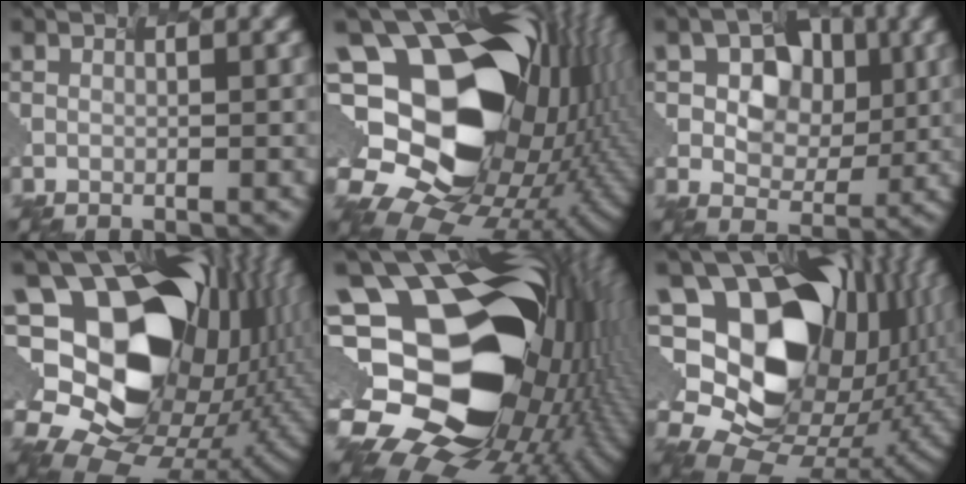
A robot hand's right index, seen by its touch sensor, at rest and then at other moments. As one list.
[{"total": 19.9, "force": [1.0, 14.7, 13.5], "torque": [-0.228, 0.021, 0.015]}, {"total": 4.9, "force": [0.5, 3.9, 2.9], "torque": [-0.055, 0.001, 0.011]}, {"total": 18.3, "force": [1.8, 13.3, 12.4], "torque": [-0.222, 0.023, 0.043]}, {"total": 20.4, "force": [-0.9, 14.5, 14.4], "torque": [-0.259, 0.018, -0.018]}, {"total": 15.6, "force": [2.5, 11.4, 10.3], "torque": [-0.189, 0.007, 0.052]}]